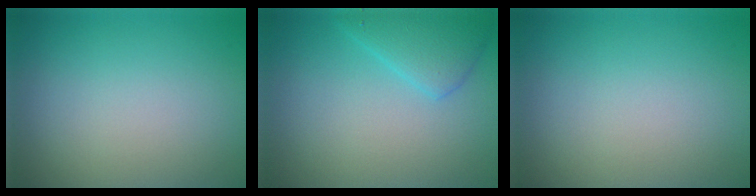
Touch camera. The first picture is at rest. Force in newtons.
{"total": 3.0, "press": 3.0, "slide": 0.2}
{"total": 0.0}